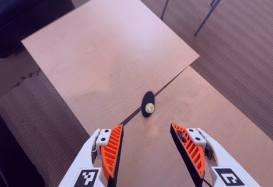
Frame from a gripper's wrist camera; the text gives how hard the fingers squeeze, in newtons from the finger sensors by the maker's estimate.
{"total": 0.5, "left": 0.3, "right": 0.7}